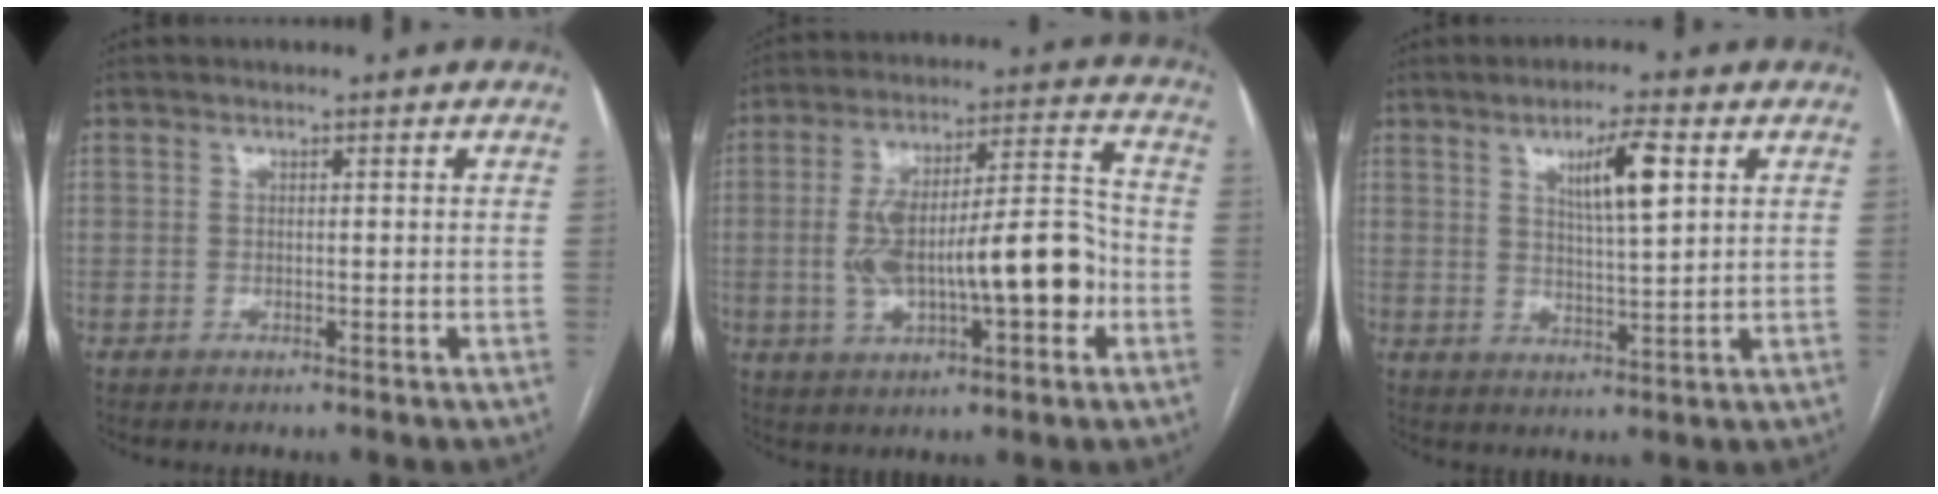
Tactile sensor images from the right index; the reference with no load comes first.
{"total": 17.2, "force": [-3.0, 4.9, 16.2], "torque": [-0.278, 0.031, -0.038]}
{"total": 7.2, "force": [2.8, 0.7, 6.6], "torque": [-0.115, 0.000, 0.048]}